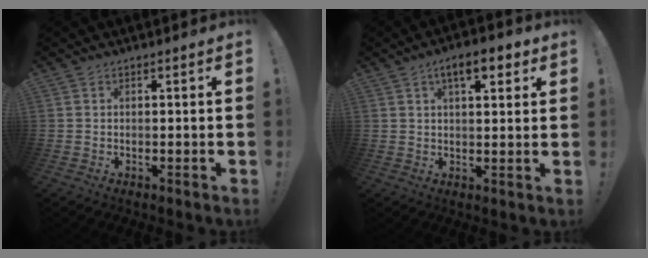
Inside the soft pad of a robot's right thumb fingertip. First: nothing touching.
{"total": 7.8, "force": [3.9, 2.9, 6.1], "torque": [-0.084, -0.008, 0.061]}